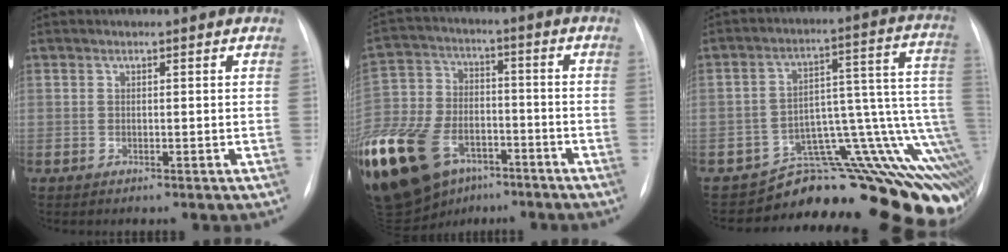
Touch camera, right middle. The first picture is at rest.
{"total": 37.2, "force": [-19.7, 23.8, 20.8], "torque": [-0.590, -0.033, -0.336]}
{"total": 14.5, "force": [-8.6, 5.3, 10.4], "torque": [-0.047, 0.104, -0.099]}